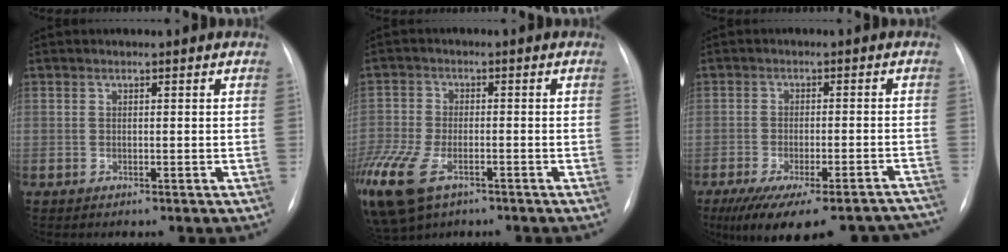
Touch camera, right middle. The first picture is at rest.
{"total": 18.8, "force": [-10.3, 10.6, 11.6], "torque": [-0.350, -0.032, -0.179]}
{"total": 19.9, "force": [-16.9, 4.9, 9.3], "torque": [-0.106, 0.000, -0.218]}